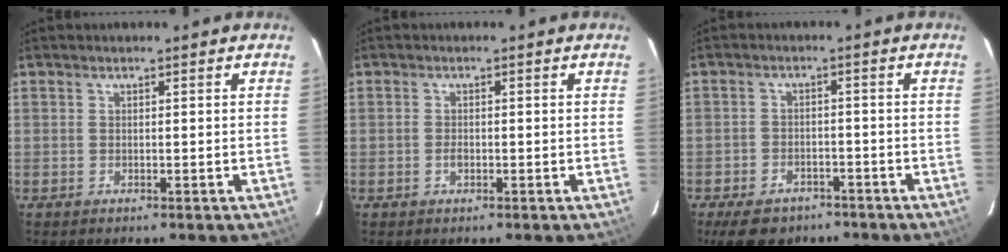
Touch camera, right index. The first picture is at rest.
{"total": 1.3, "force": [-0.5, 0.8, 0.8], "torque": [-0.017, 0.000, -0.009]}
{"total": 9.5, "force": [-6.8, 5.5, 3.9], "torque": [-0.099, 0.005, -0.098]}